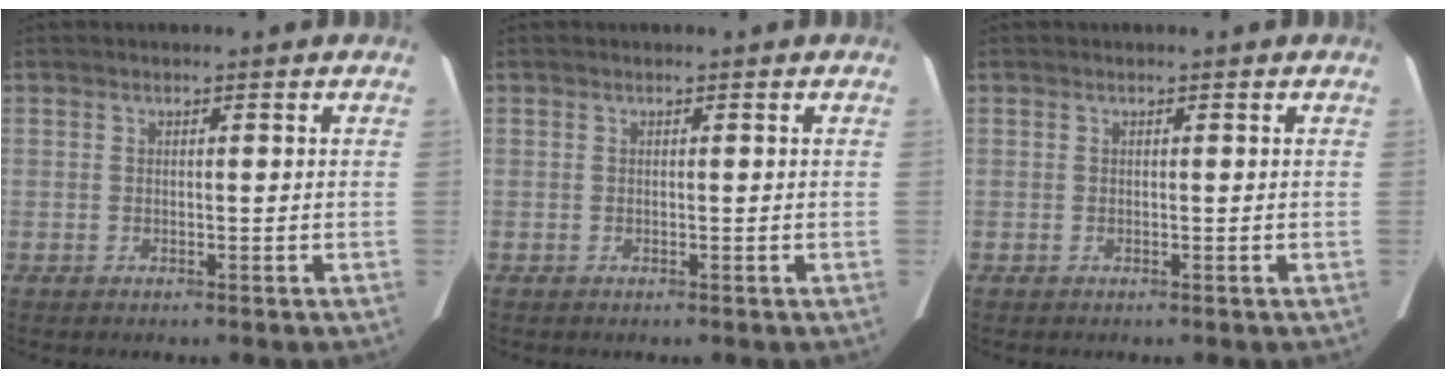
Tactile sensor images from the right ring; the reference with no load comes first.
{"total": 0.0}
{"total": 0.0}